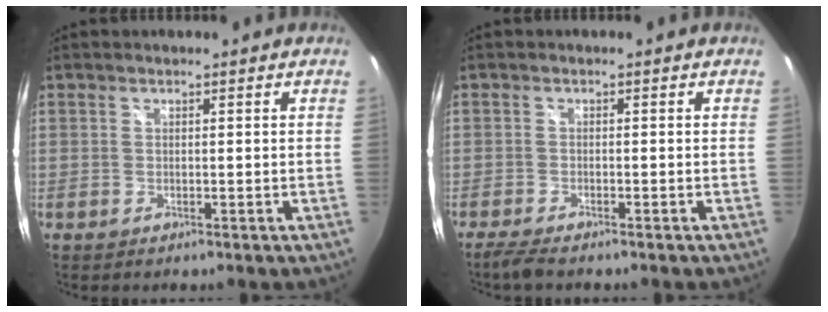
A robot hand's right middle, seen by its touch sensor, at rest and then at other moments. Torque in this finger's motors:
{"motor_torque": [0.33, -0.42, 0.10, 0.03]}